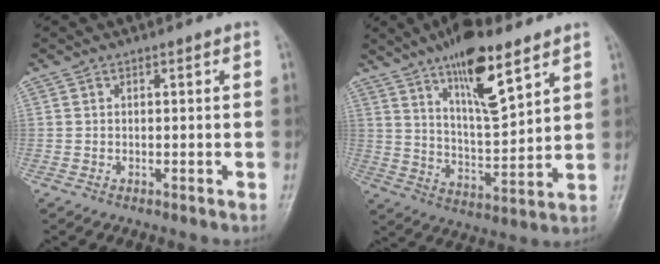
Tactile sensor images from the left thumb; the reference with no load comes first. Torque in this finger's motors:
{"motor_torque": [2.38, 0.99, 1.50, -1.00, 0.15]}